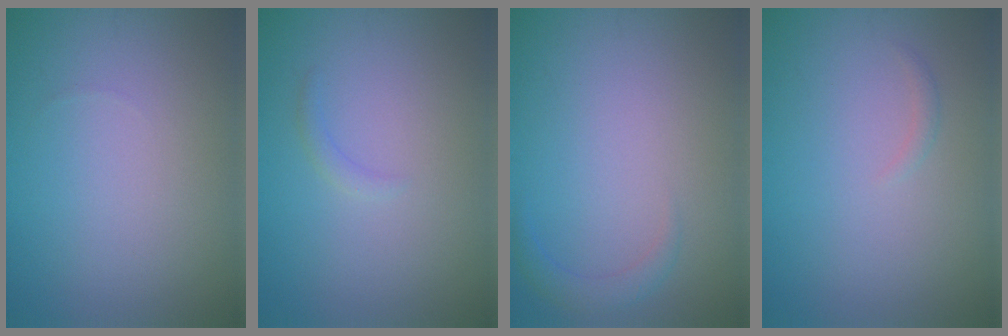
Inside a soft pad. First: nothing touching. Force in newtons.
{"total": 0.8, "press": 0.8, "slide": 0.1}
{"total": 1.5, "press": 1.5, "slide": 0.1}
{"total": 0.5, "press": 0.5, "slide": 0.0}